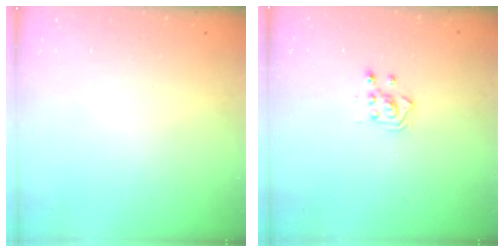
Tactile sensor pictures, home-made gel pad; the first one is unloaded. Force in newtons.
{"total": 3.0, "press": 3.0, "slide": 0.5}